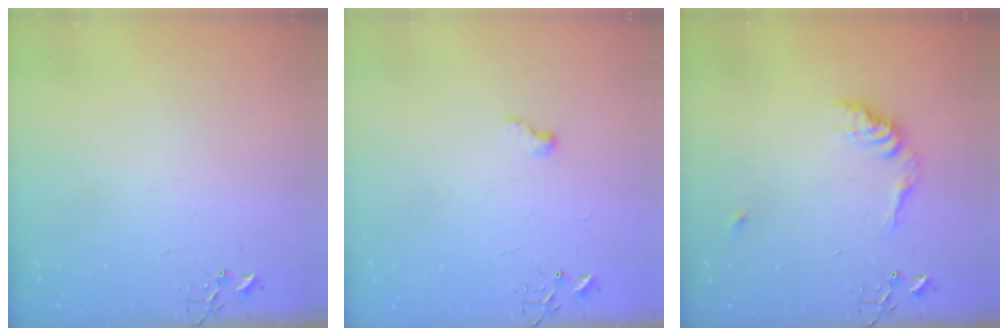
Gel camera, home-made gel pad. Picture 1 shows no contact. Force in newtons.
{"total": 5.1, "press": 5.0, "slide": 0.6}
{"total": 10.8, "press": 10.7, "slide": 0.4}